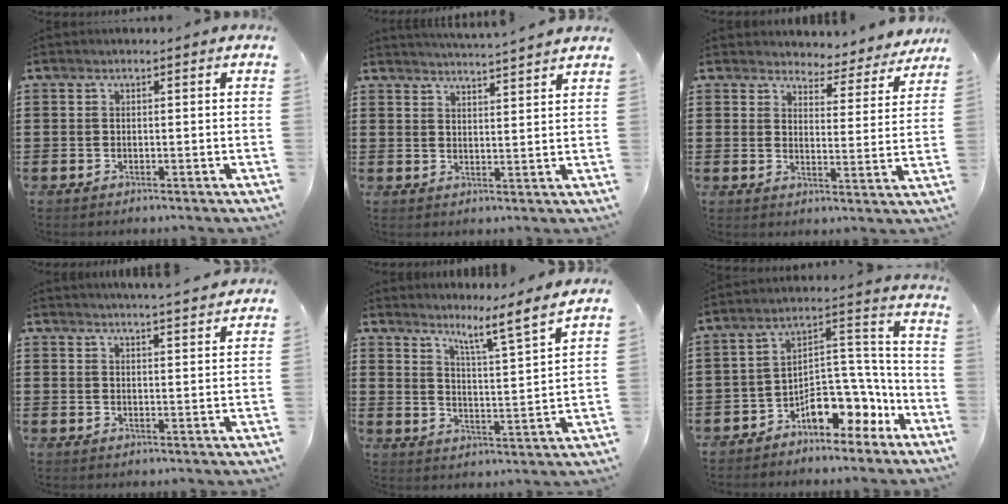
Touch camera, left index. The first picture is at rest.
{"total": 3.6, "force": [3.5, -0.7, 0.2], "torque": [-0.016, -0.020, 0.062]}
{"total": 4.2, "force": [4.2, 0.5, 0.3], "torque": [-0.024, -0.034, 0.069]}
{"total": 3.2, "force": [3.2, -0.6, 0.4], "torque": [-0.016, -0.015, 0.057]}
{"total": 5.6, "force": [4.6, -1.3, 2.9], "torque": [-0.060, -0.045, 0.064]}
{"total": 8.4, "force": [-6.2, 4.4, 3.6], "torque": [-0.062, 0.011, -0.116]}